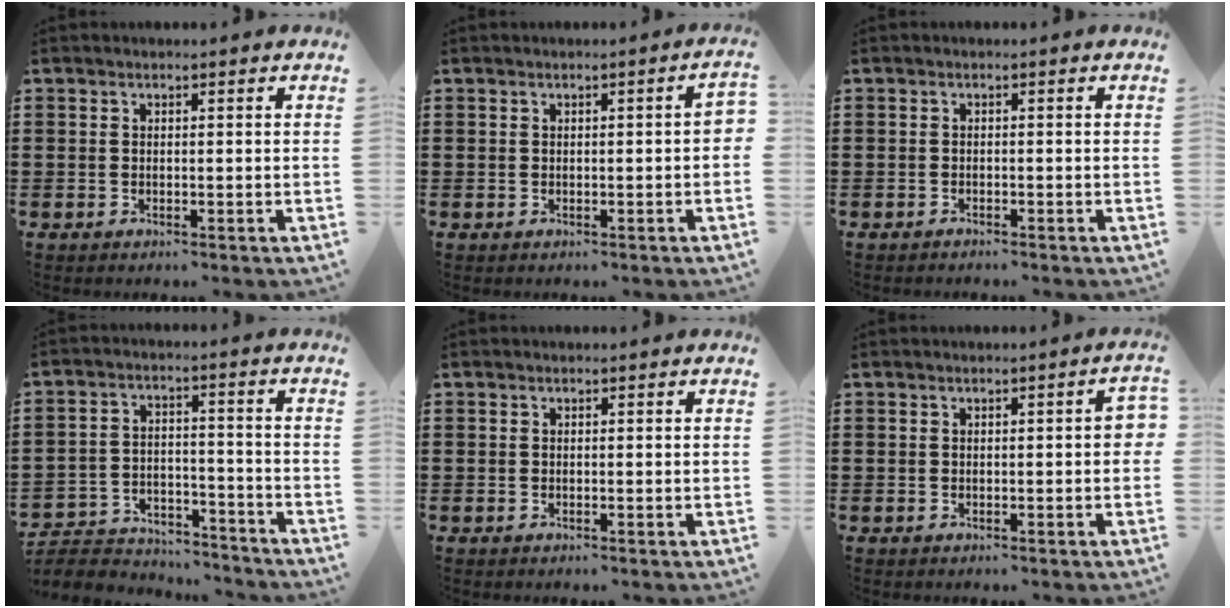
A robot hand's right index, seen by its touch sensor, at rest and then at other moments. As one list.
[{"total": 1.2, "force": [-0.3, 0.2, 1.2], "torque": [-0.019, -0.002, -0.005]}, {"total": 0.8, "force": [-0.8, 0.0, 0.0], "torque": [-0.002, -0.002, -0.016]}, {"total": 5.7, "force": [-5.5, 1.1, 0.7], "torque": [-0.025, 0.009, -0.114]}, {"total": 0.0}, {"total": 1.8, "force": [-0.2, 0.4, 1.7], "torque": [-0.028, 0.001, -0.005]}]